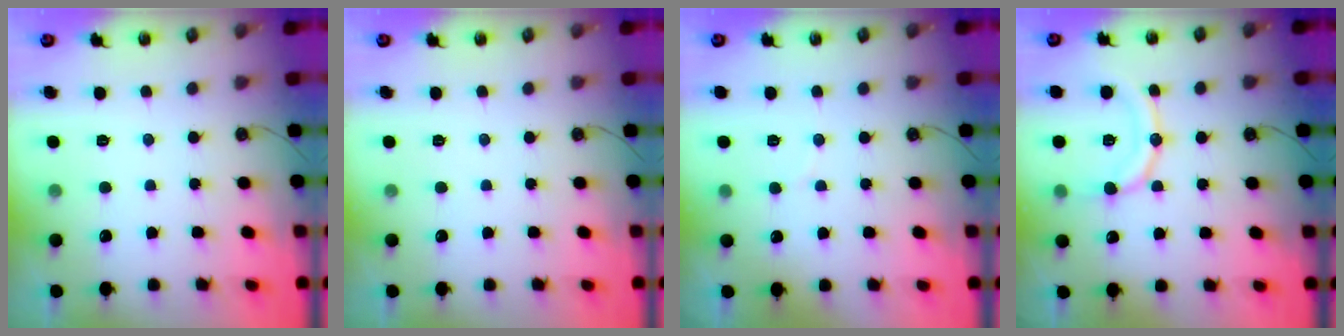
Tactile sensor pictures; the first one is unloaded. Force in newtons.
{"total": 0.0}
{"total": 2.1, "press": 2.1, "slide": 0.2}
{"total": 14.6, "press": 14.4, "slide": 2.6}